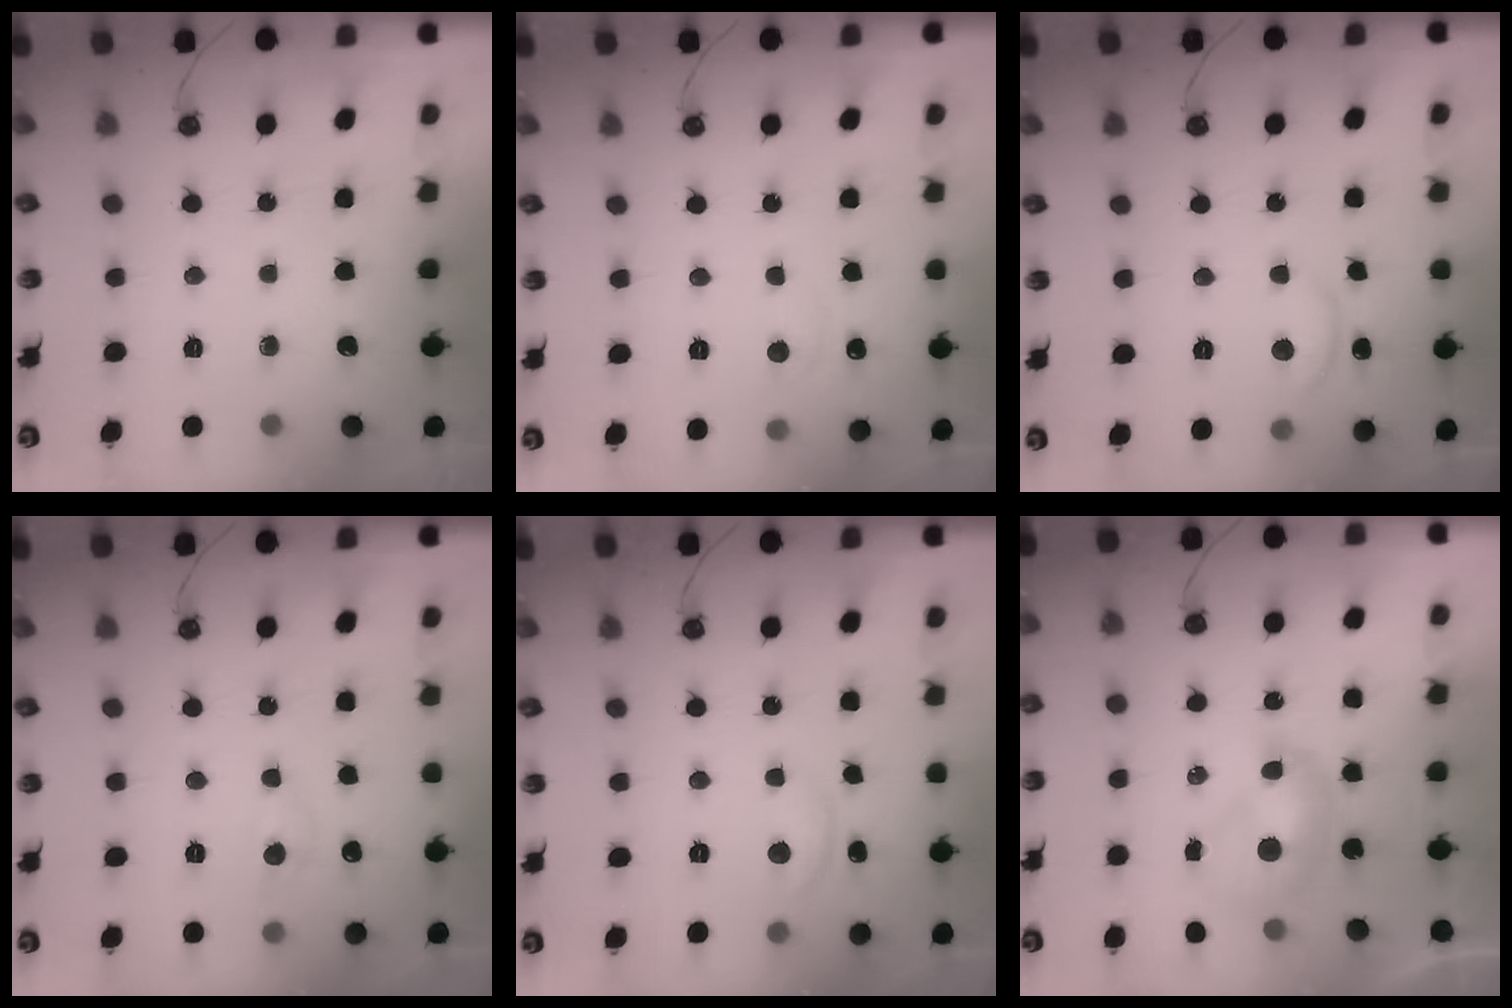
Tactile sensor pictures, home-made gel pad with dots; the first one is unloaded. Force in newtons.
{"total": 1.1, "press": 0.9, "slide": 0.7}
{"total": 1.4, "press": 1.3, "slide": 0.4}
{"total": 1.3, "press": 1.3, "slide": 0.3}
{"total": 1.4, "press": 1.4, "slide": 0.4}
{"total": 1.7, "press": 1.7, "slide": 0.1}